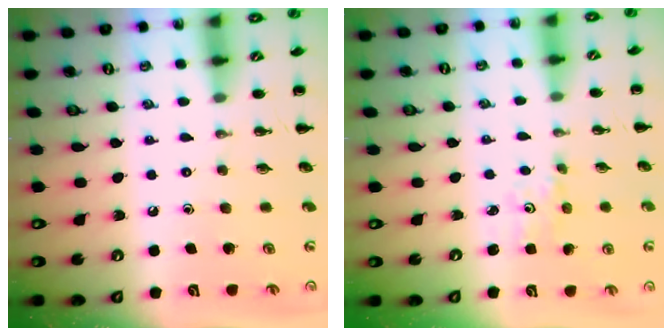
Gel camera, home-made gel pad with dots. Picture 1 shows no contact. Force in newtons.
{"total": 0.9, "press": 0.8, "slide": 0.4}